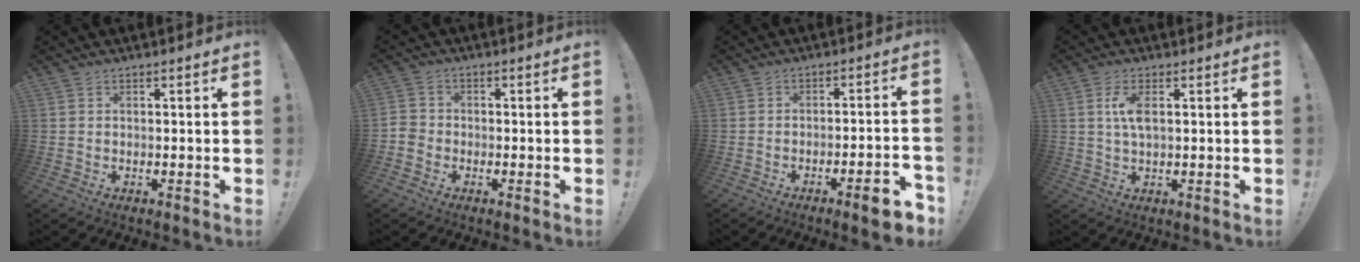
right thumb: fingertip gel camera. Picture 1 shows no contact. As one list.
[{"total": 3.5, "force": [-1.8, 2.8, 0.9], "torque": [-0.023, 0.015, -0.033]}, {"total": 7.3, "force": [-4.0, 0.7, 6.1], "torque": [-0.093, 0.017, -0.062]}, {"total": 5.2, "force": [1.1, 2.0, 4.6], "torque": [-0.084, -0.004, 0.013]}]